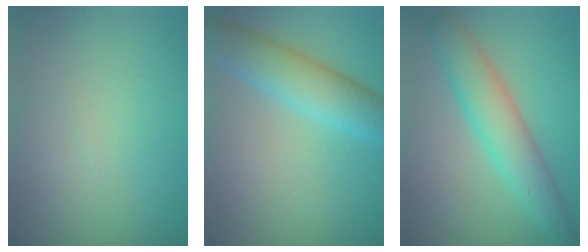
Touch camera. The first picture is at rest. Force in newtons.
{"total": 5.3, "press": 5.3, "slide": 0.2}
{"total": 5.1, "press": 5.1, "slide": 0.3}